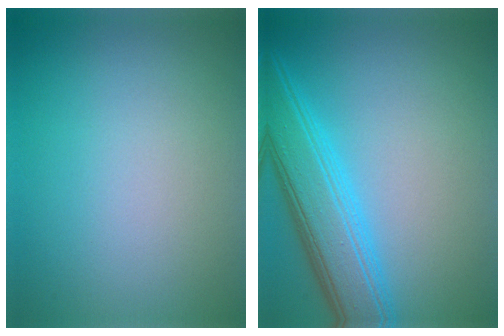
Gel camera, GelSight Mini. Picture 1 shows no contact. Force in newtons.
{"total": 6.7, "press": 6.7, "slide": 0.4}